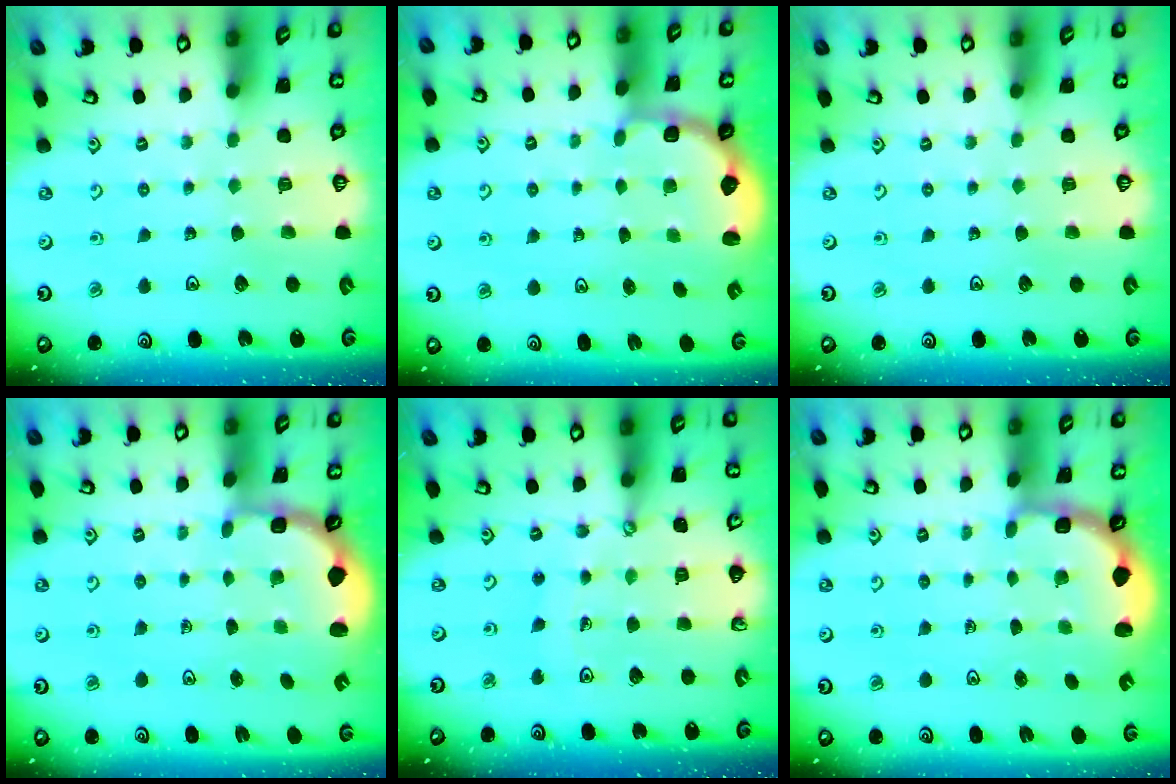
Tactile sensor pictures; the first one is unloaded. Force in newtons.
{"total": 2.6, "press": 2.1, "slide": 1.5}
{"total": 0.0}
{"total": 2.8, "press": 2.2, "slide": 1.7}
{"total": 9.3, "press": 9.1, "slide": 1.8}
{"total": 2.7, "press": 2.1, "slide": 1.7}